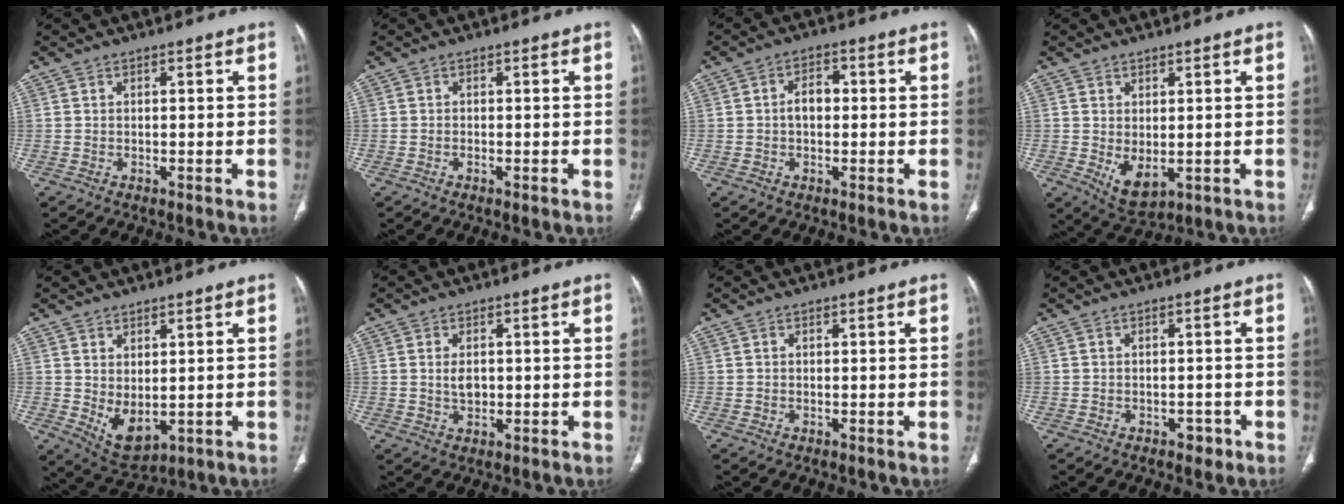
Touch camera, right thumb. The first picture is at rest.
{"total": 0.6, "force": [-0.3, 0.3, 0.4], "torque": [-0.012, -0.001, -0.005]}
{"total": 4.0, "force": [0.0, 2.7, 2.9], "torque": [-0.041, 0.015, -0.006]}
{"total": 5.5, "force": [-0.6, 3.2, 4.5], "torque": [-0.070, -0.010, 0.010]}
{"total": 6.6, "force": [0.1, 3.8, 5.4], "torque": [-0.082, -0.014, 0.027]}
{"total": 2.8, "force": [0.2, 1.8, 2.1], "torque": [-0.035, -0.003, 0.006]}
{"total": 0.0}
{"total": 2.1, "force": [-1.2, 1.5, 0.9], "torque": [-0.004, 0.006, -0.011]}